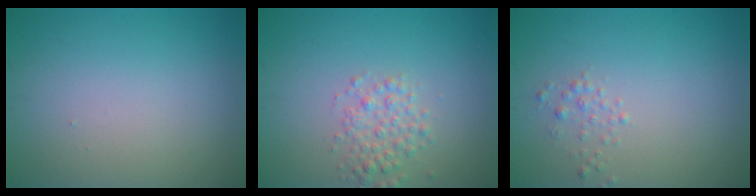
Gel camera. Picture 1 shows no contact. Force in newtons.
{"total": 2.4, "press": 2.4, "slide": 0.1}
{"total": 0.9, "press": 0.9, "slide": 0.0}